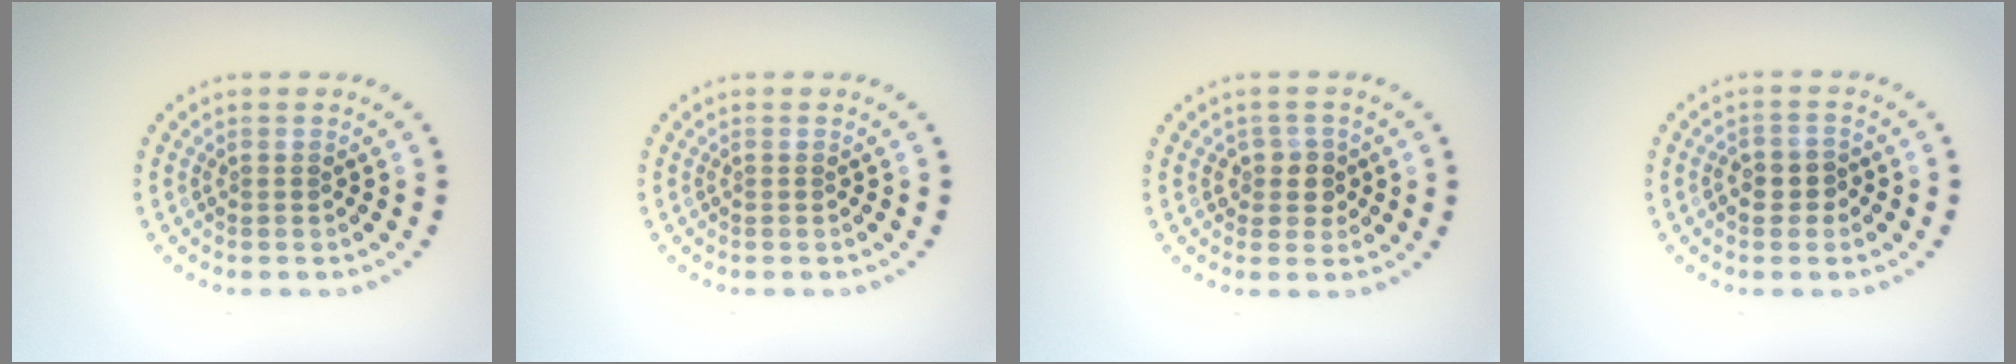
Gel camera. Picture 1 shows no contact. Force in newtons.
{"total": 0.0}
{"total": 2.1, "press": 1.6, "slide": 1.3}
{"total": 2.2, "press": 2.1, "slide": 0.6}